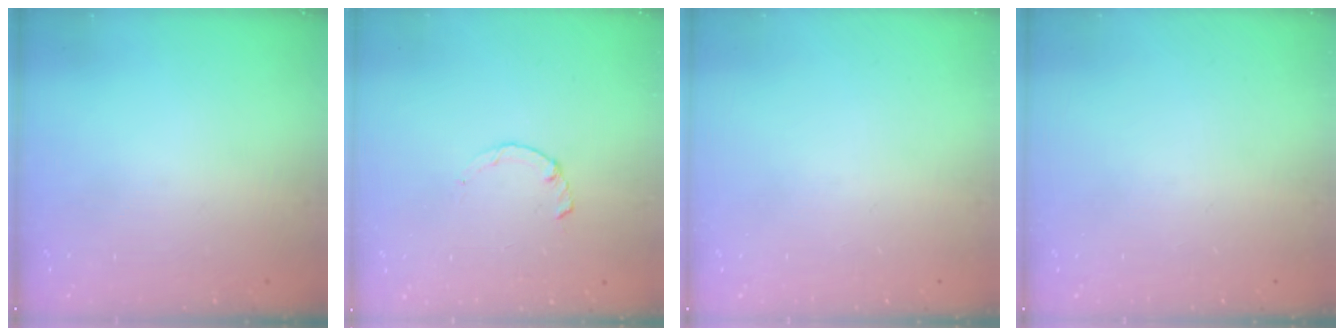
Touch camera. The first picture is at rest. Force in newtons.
{"total": 2.2, "press": 2.2, "slide": 0.2}
{"total": 0.0}
{"total": 0.0}